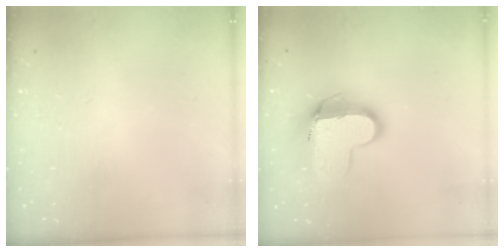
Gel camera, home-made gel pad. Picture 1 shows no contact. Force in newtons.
{"total": 12.0, "press": 11.9, "slide": 1.1}